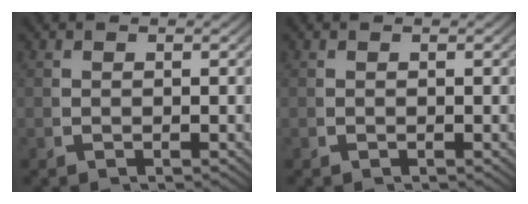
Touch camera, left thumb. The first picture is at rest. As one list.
[{"total": 0.0}]